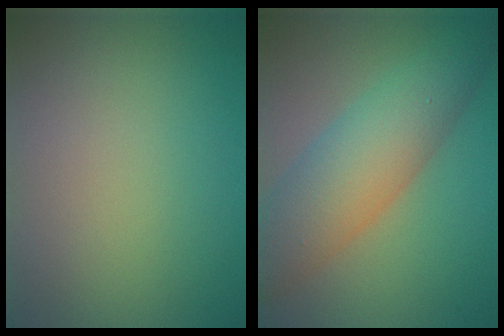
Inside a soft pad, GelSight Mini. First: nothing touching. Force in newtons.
{"total": 7.5, "press": 7.5, "slide": 0.2}